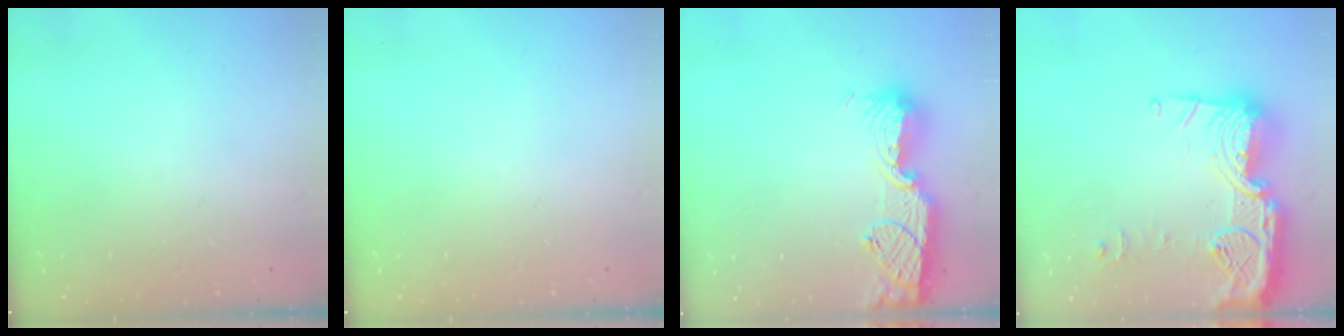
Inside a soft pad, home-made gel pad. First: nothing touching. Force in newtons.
{"total": 0.0}
{"total": 12.9, "press": 12.8, "slide": 1.2}
{"total": 23.2, "press": 23.1, "slide": 2.1}